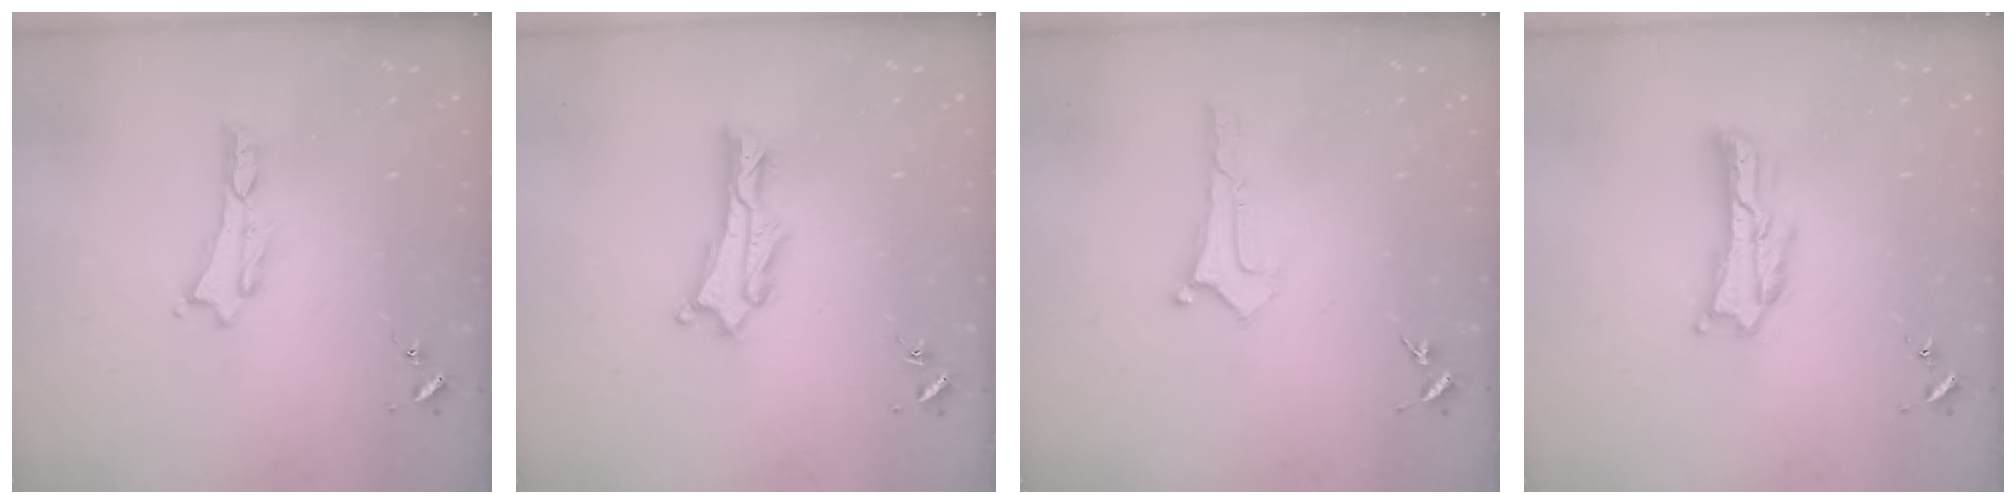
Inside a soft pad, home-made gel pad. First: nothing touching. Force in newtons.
{"total": 1.1, "press": 1.1, "slide": 0.2}
{"total": 0.0}
{"total": 1.7, "press": 1.7, "slide": 0.3}